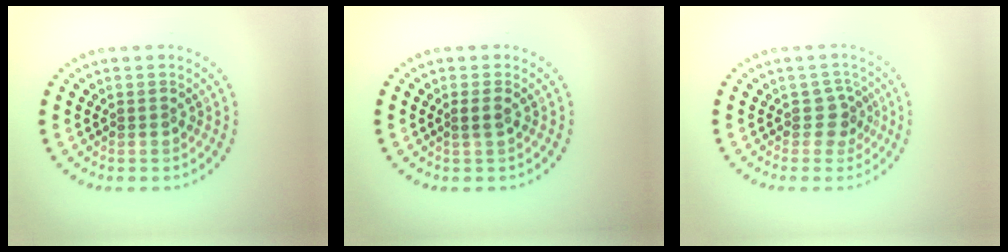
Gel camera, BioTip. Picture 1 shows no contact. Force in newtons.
{"total": 1.0, "press": 0.8, "slide": 0.5}
{"total": 1.8, "press": 1.4, "slide": 1.1}